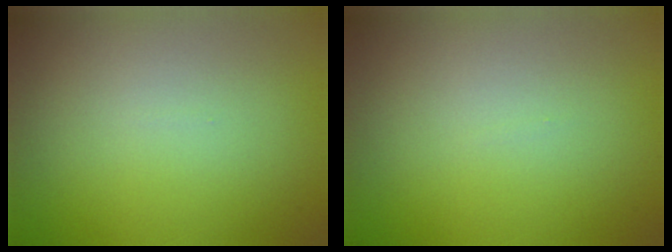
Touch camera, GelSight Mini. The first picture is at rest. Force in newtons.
{"total": 0.0}